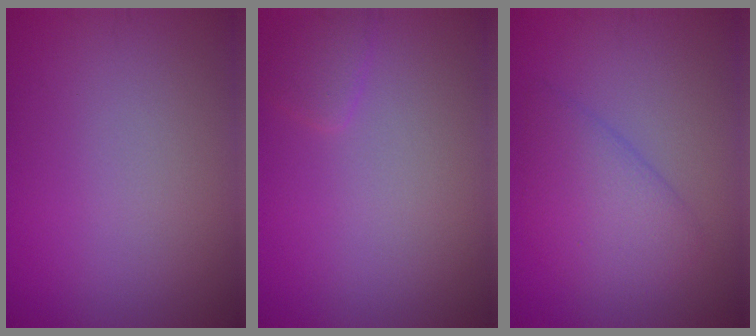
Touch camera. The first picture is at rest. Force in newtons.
{"total": 1.2, "press": 1.2, "slide": 0.1}
{"total": 3.6, "press": 3.6, "slide": 0.3}